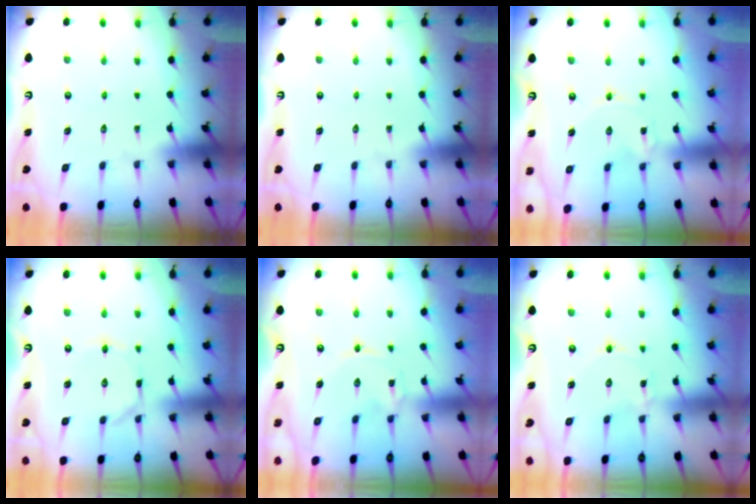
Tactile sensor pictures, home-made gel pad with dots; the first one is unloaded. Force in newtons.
{"total": 0.0}
{"total": 0.0}
{"total": 1.5, "press": 1.5, "slide": 0.1}
{"total": 0.0}
{"total": 0.7, "press": 0.7, "slide": 0.0}